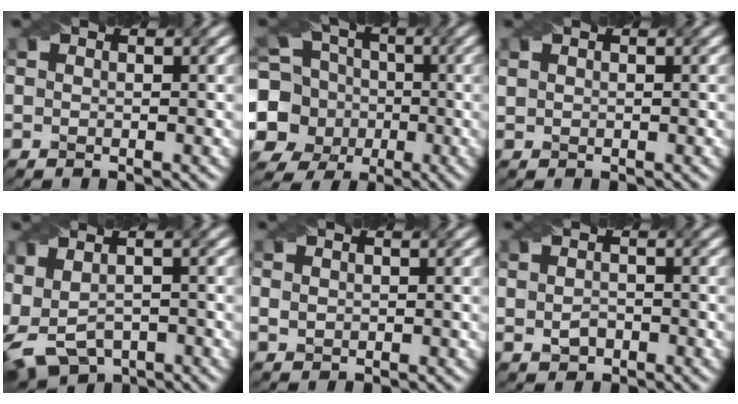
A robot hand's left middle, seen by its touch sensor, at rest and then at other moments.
{"total": 12.5, "force": [-2.3, 11.4, 4.7], "torque": [-0.110, -0.001, -0.065]}
{"total": 0.7, "force": [0.5, 0.4, 0.2], "torque": [-0.006, 0.003, 0.014]}
{"total": 7.8, "force": [-2.0, 5.4, 5.4], "torque": [-0.114, -0.012, 0.003]}
{"total": 0.6, "force": [0.1, 0.5, 0.1], "torque": [-0.001, -0.002, 0.008]}
{"total": 1.6, "force": [-0.3, 1.2, 1.0], "torque": [-0.021, -0.003, -0.002]}